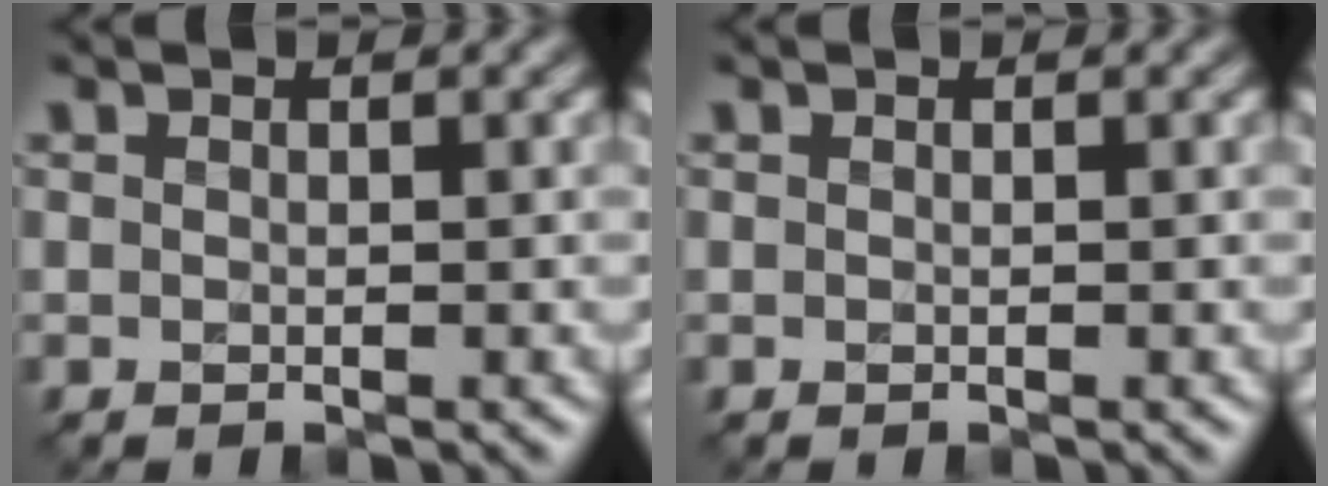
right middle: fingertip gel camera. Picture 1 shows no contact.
{"total": 0.0}